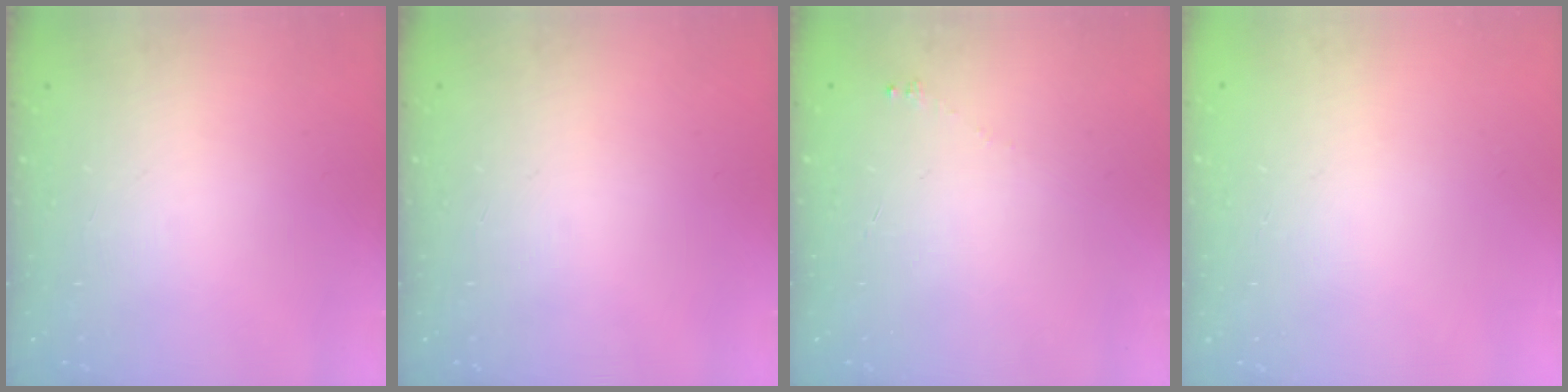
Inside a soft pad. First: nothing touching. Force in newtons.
{"total": 0.0}
{"total": 1.7, "press": 1.6, "slide": 0.2}
{"total": 0.0}